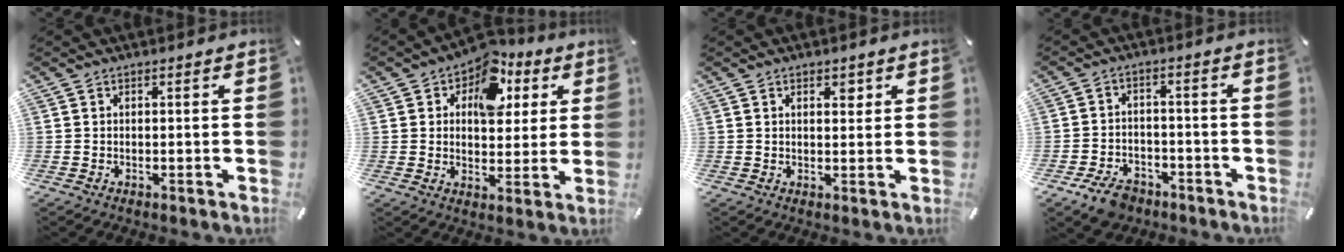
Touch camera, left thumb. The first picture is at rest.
{"total": 11.7, "force": [5.5, 7.8, 6.8], "torque": [-0.091, -0.024, 0.094]}
{"total": 2.2, "force": [1.1, 1.4, 1.3], "torque": [-0.012, -0.003, 0.014]}
{"total": 6.5, "force": [-4.5, 3.9, 2.5], "torque": [-0.045, 0.029, -0.083]}